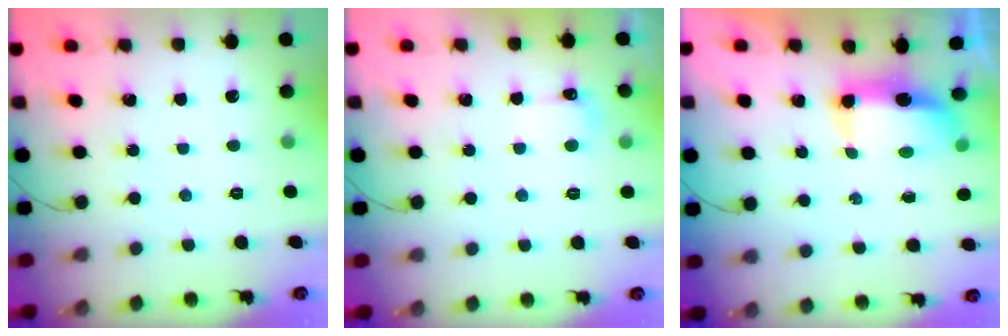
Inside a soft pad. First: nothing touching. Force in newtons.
{"total": 3.9, "press": 3.8, "slide": 0.9}
{"total": 7.1, "press": 7.0, "slide": 1.1}